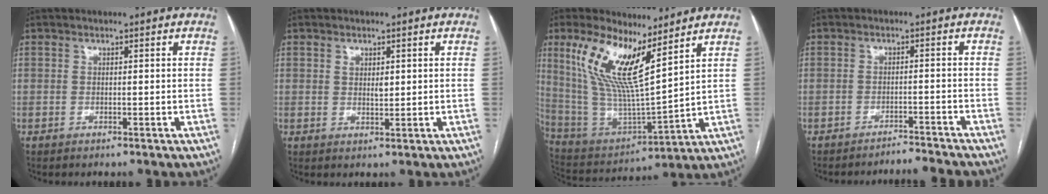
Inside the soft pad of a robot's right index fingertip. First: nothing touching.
{"total": 1.8, "force": [0.5, 1.0, 1.4], "torque": [-0.020, -0.003, 0.010]}
{"total": 15.2, "force": [8.4, 3.1, 12.3], "torque": [-0.264, 0.000, 0.170]}
{"total": 5.0, "force": [-4.9, -1.3, -0.1], "torque": [0.007, -0.003, -0.072]}